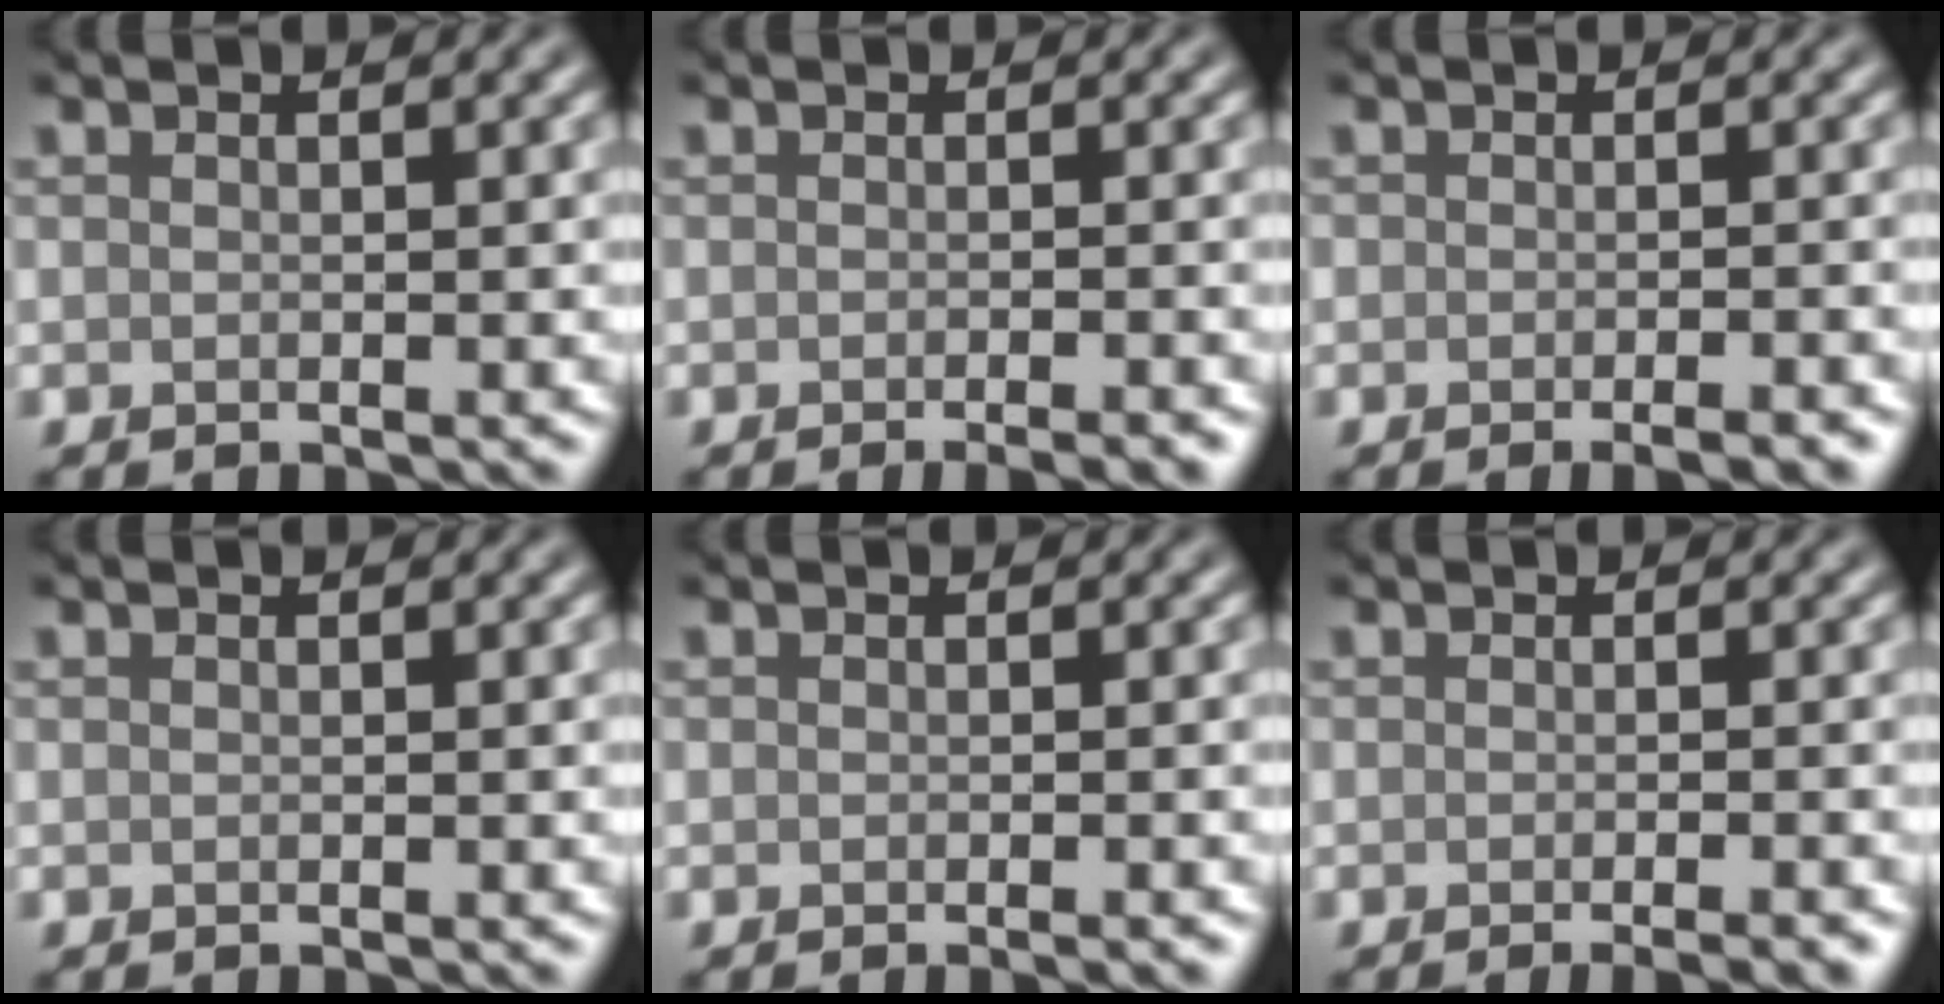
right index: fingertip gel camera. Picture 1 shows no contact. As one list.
[{"total": 2.5, "force": [-1.5, 0.6, 1.9], "torque": [-0.012, 0.000, -0.017]}, {"total": 2.5, "force": [-1.6, 0.5, 1.8], "torque": [-0.019, -0.001, -0.017]}, {"total": 0.0}, {"total": 0.8, "force": [-0.5, 0.1, 0.7], "torque": [-0.008, -0.002, -0.006]}, {"total": 2.9, "force": [-1.6, 0.8, 2.3], "torque": [-0.009, 0.004, -0.018]}]